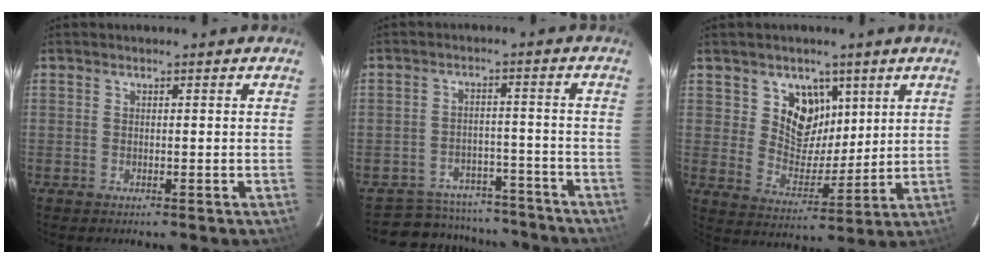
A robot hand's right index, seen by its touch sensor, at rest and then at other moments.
{"total": 12.9, "force": [-11.2, 5.9, 2.1], "torque": [-0.054, 0.031, -0.140]}
{"total": 9.1, "force": [4.5, 7.2, 3.4], "torque": [-0.055, -0.012, 0.086]}